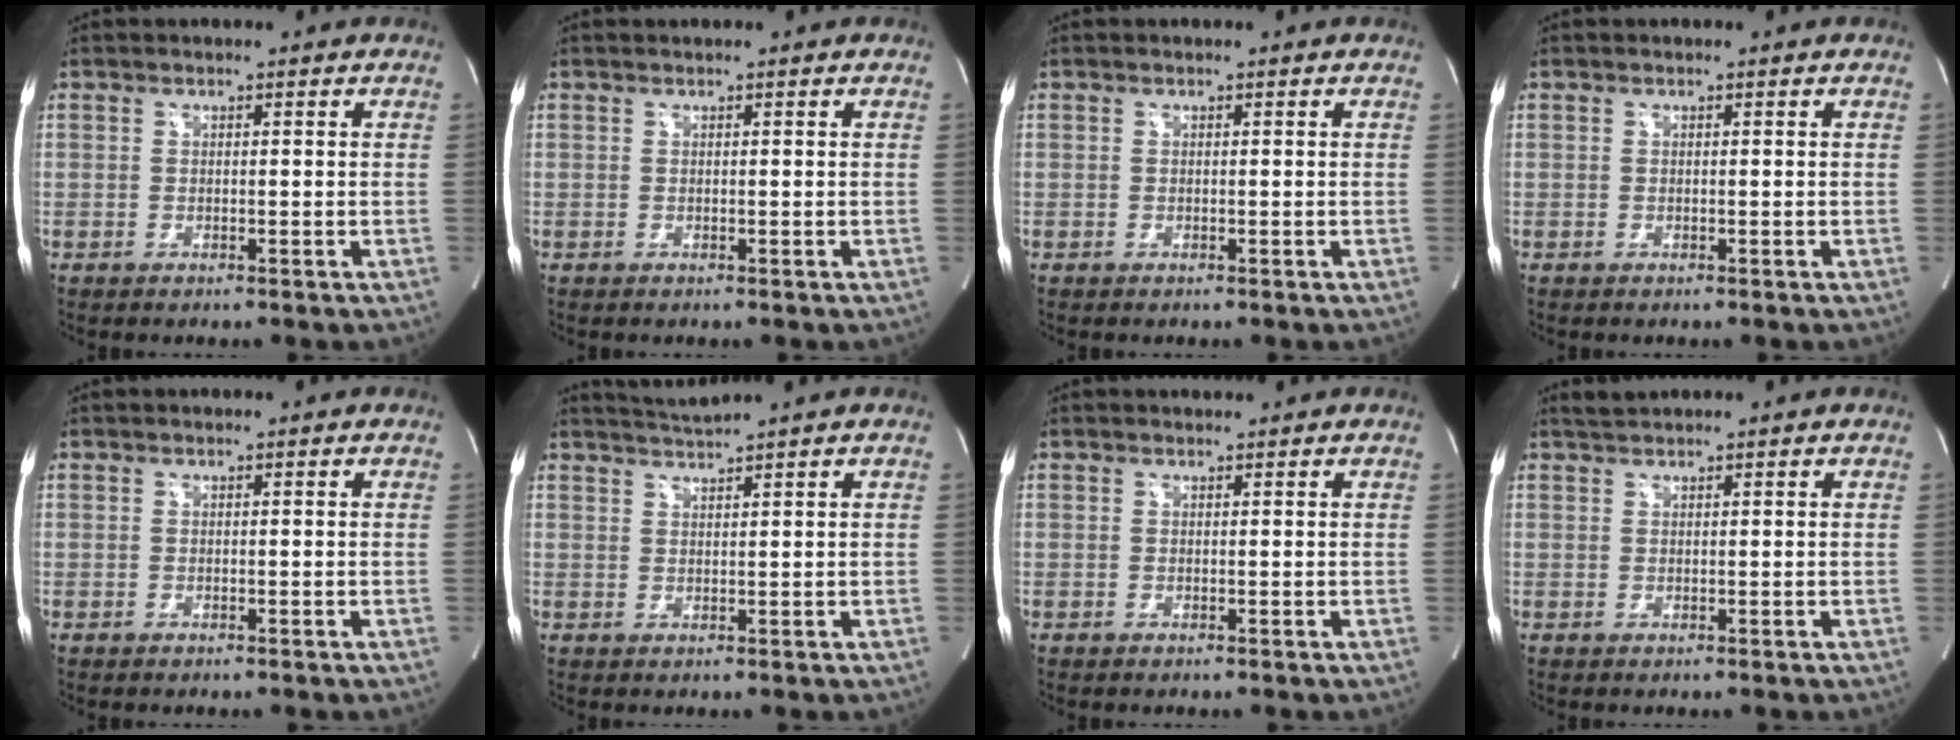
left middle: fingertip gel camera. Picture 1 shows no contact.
{"total": 0.0}
{"total": 0.0}
{"total": 0.0}
{"total": 0.0}
{"total": 2.7, "force": [2.3, -1.4, -0.1], "torque": [-0.001, -0.007, 0.050]}
{"total": 0.8, "force": [0.8, 0.0, 0.1], "torque": [-0.009, 0.007, 0.016]}
{"total": 1.3, "force": [1.3, -0.2, 0.1], "torque": [-0.010, 0.009, 0.032]}